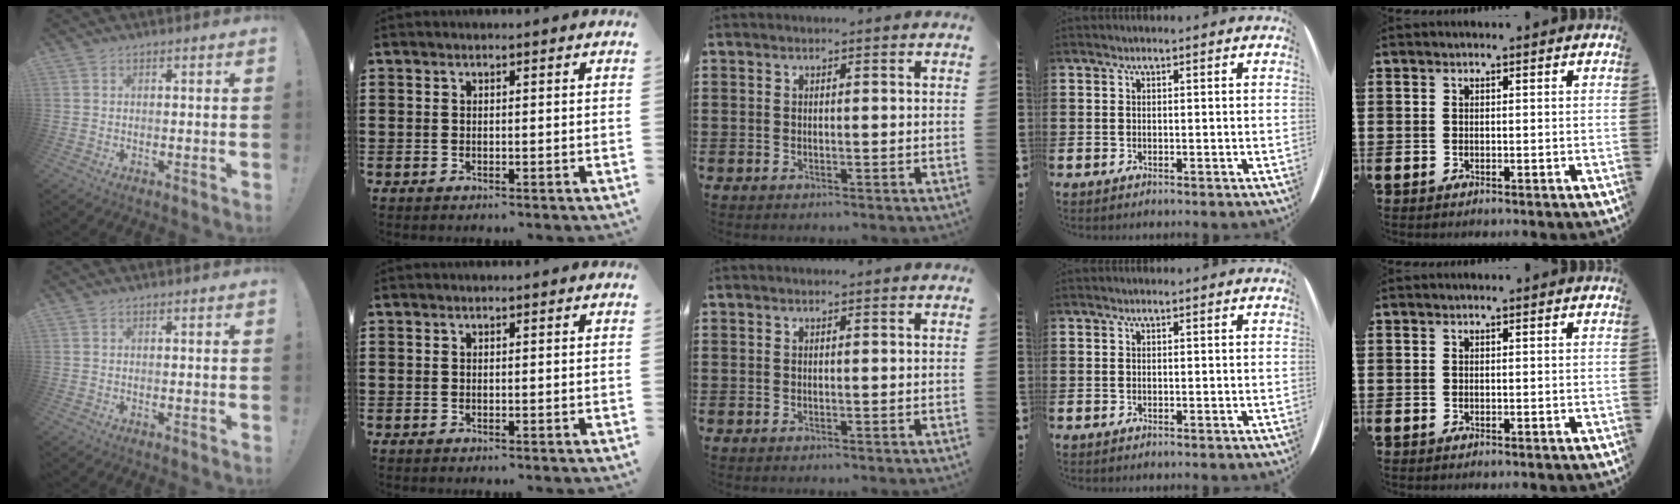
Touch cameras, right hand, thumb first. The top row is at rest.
{}